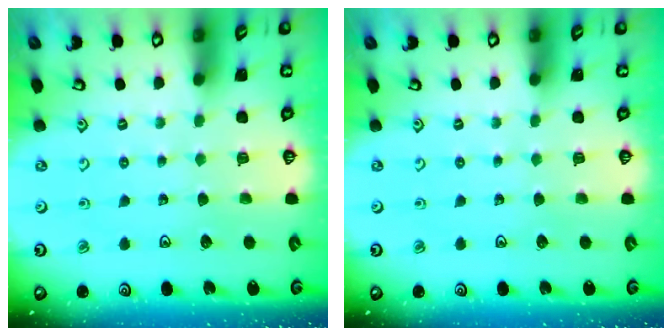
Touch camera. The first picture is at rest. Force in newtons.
{"total": 0.0}